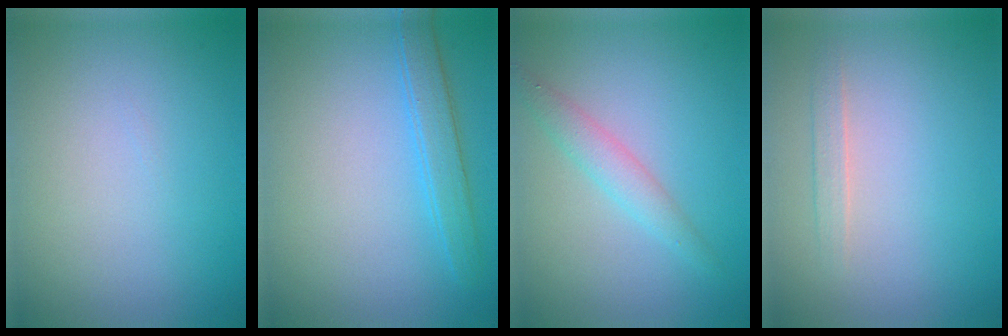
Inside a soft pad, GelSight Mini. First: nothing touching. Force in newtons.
{"total": 2.5, "press": 2.5, "slide": 0.1}
{"total": 2.2, "press": 2.2, "slide": 0.0}
{"total": 1.1, "press": 1.1, "slide": 0.2}